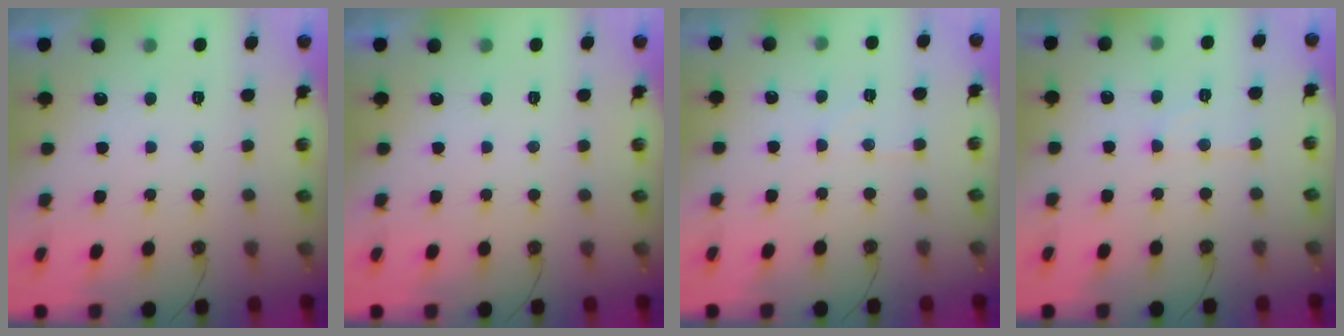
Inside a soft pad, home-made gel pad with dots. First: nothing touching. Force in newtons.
{"total": 0.0}
{"total": 5.2, "press": 5.1, "slide": 0.7}
{"total": 6.2, "press": 6.2, "slide": 0.3}